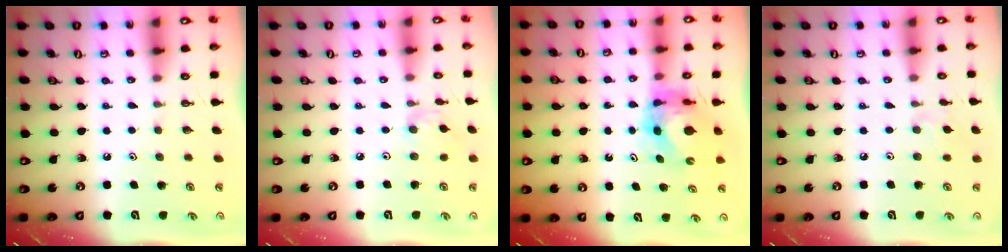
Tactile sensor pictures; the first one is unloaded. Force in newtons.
{"total": 2.7, "press": 2.7, "slide": 0.6}
{"total": 6.7, "press": 6.7, "slide": 0.7}
{"total": 4.5, "press": 4.4, "slide": 0.7}